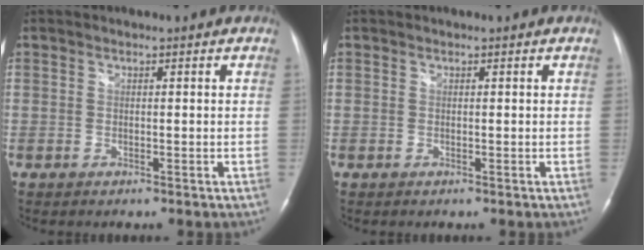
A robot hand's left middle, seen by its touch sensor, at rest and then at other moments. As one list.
[{"total": 0.0}]